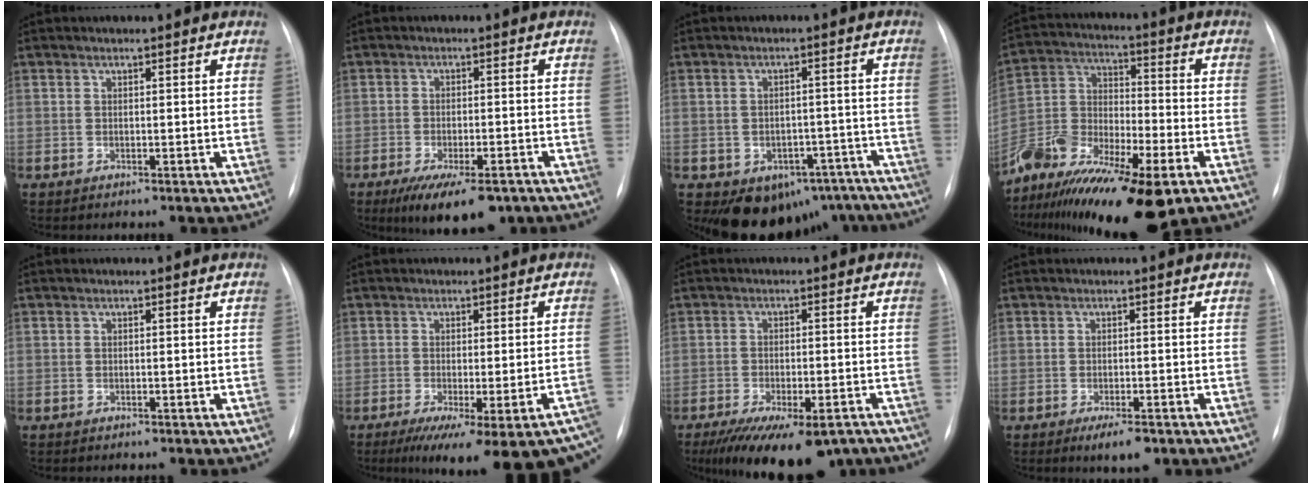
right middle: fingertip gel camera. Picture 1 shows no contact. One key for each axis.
{"total": 10.6, "fx": -7.4, "fy": 3.6, "fz": 6.7, "tx": -0.100, "ty": -0.011, "tz": -0.110}
{"total": 12.1, "fx": -8.5, "fy": 7.8, "fz": 3.9, "tx": -0.037, "ty": 0.029, "tz": -0.098}
{"total": 20.2, "fx": -14.2, "fy": 5.2, "fz": 13.4, "tx": -0.280, "ty": -0.014, "tz": -0.258}
{"total": 0.6, "fx": -0.4, "fy": 0.3, "fz": 0.1, "tx": -0.008, "ty": 0.000, "tz": -0.007}
{"total": 21.0, "fx": -16.4, "fy": 3.6, "fz": 12.6, "tx": -0.115, "ty": -0.026, "tz": -0.199}
{"total": 16.1, "fx": -11.6, "fy": 5.9, "fz": 9.4, "tx": -0.149, "ty": -0.020, "tz": -0.163}
{"total": 4.0, "fx": -2.5, "fy": 1.2, "fz": 2.9, "tx": -0.046, "ty": -0.005, "tz": -0.033}